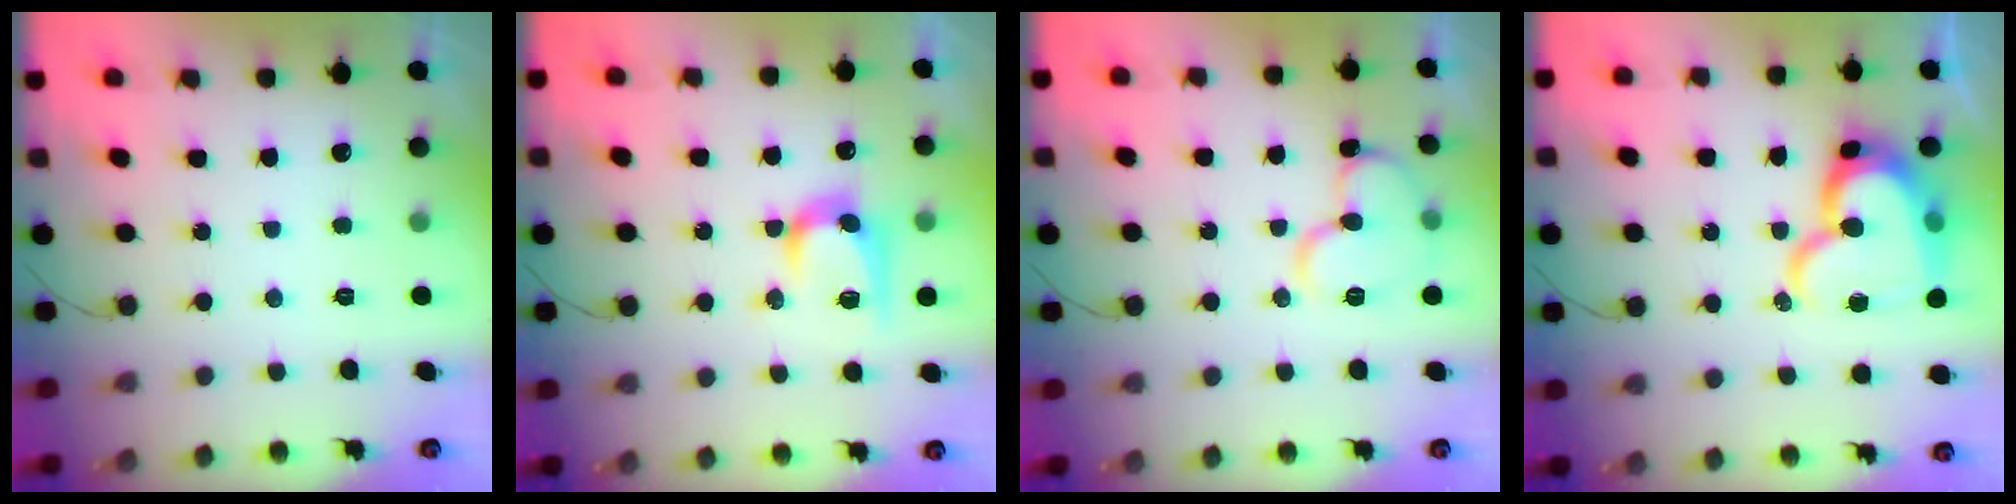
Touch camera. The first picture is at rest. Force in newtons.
{"total": 11.9, "press": 11.9, "slide": 0.8}
{"total": 11.3, "press": 11.1, "slide": 1.6}
{"total": 18.1, "press": 18.1, "slide": 1.3}